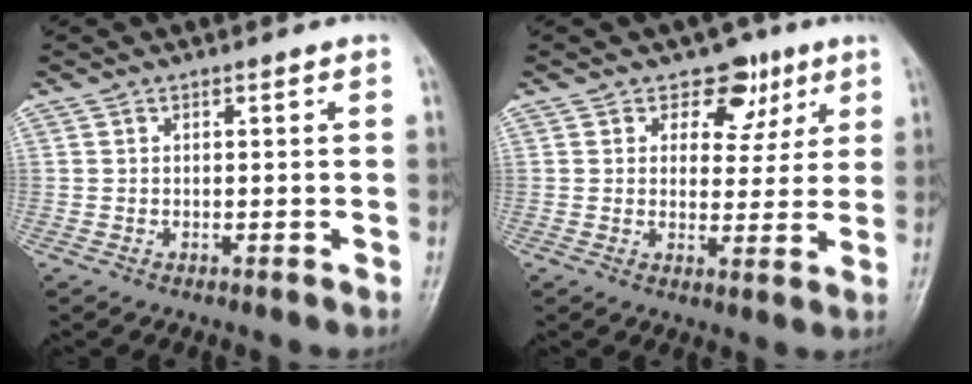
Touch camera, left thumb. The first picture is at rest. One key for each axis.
{"total": 7.1, "fx": 4.0, "fy": 5.2, "fz": 2.9, "tx": 0.003, "ty": -0.013, "tz": 0.053}